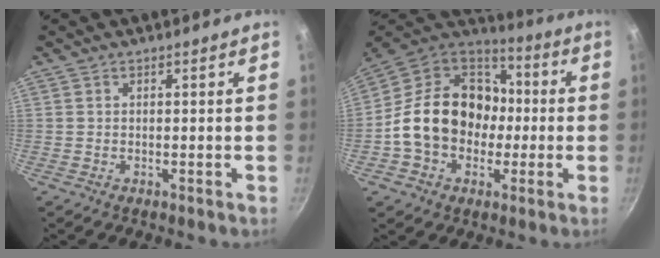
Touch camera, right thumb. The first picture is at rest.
{"total": 21.4, "force": [-1.7, 16.9, 12.9], "torque": [-0.197, 0.050, -0.033]}